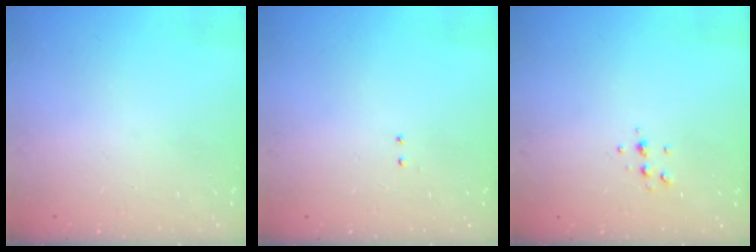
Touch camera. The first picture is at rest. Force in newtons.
{"total": 2.0, "press": 2.0, "slide": 0.4}
{"total": 4.7, "press": 4.6, "slide": 1.0}